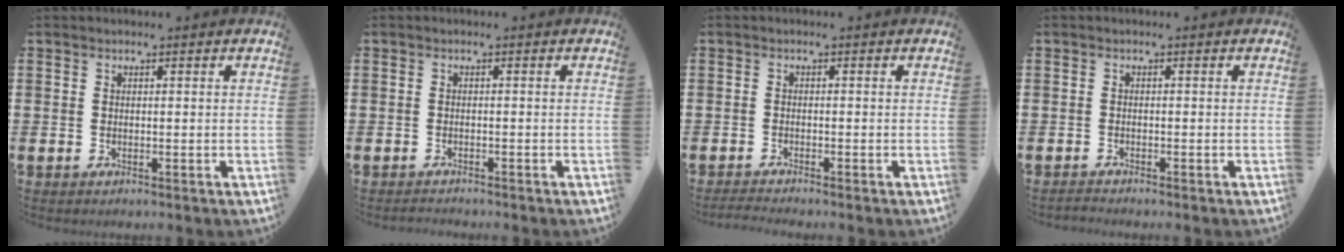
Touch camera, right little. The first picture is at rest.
{"total": 0.7, "force": [-0.7, 0.0, 0.0], "torque": [-0.002, -0.001, -0.015]}
{"total": 1.1, "force": [-1.0, -0.1, 0.5], "torque": [-0.007, -0.001, -0.019]}
{"total": 0.7, "force": [-0.6, 0.0, 0.1], "torque": [-0.003, -0.003, -0.013]}